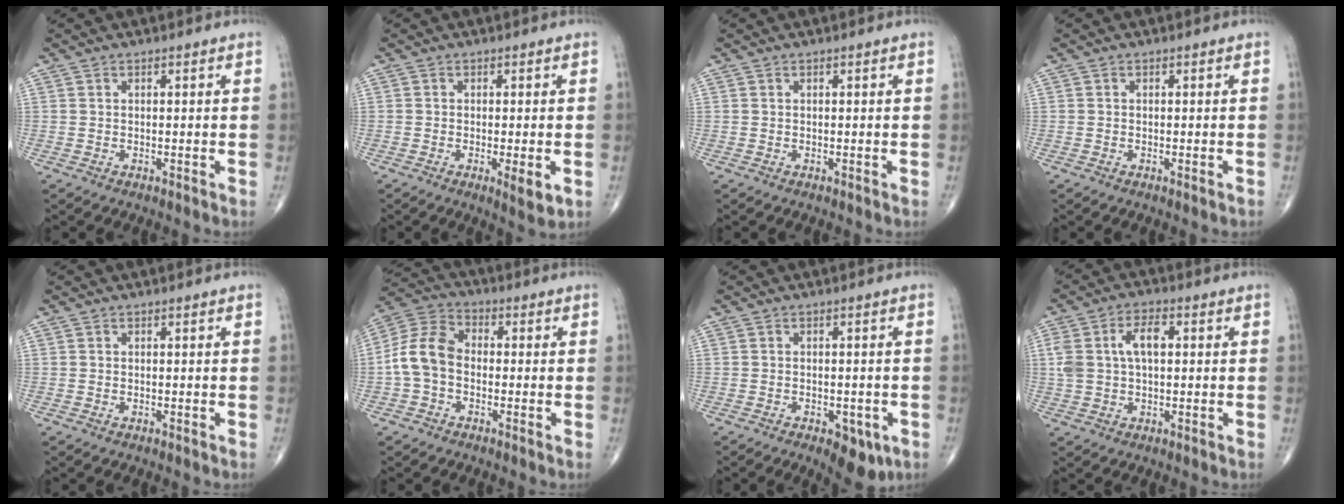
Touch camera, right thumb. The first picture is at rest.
{"total": 3.9, "force": [-1.0, 1.0, 3.6], "torque": [-0.059, -0.011, -0.019]}
{"total": 0.0}
{"total": 0.5, "force": [-0.3, 0.1, 0.4], "torque": [-0.009, -0.001, -0.005]}
{"total": 0.0}
{"total": 9.1, "force": [-1.4, 6.5, 6.3], "torque": [-0.117, 0.029, -0.042]}
{"total": 6.7, "force": [-3.1, 3.3, 4.9], "torque": [-0.054, 0.006, -0.034]}
{"total": 7.9, "force": [1.3, 4.3, 6.5], "torque": [-0.135, 0.022, 0.027]}